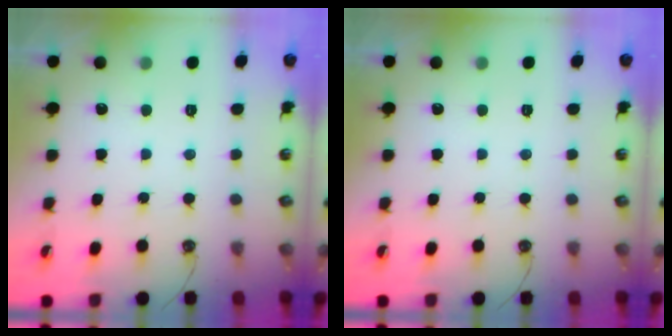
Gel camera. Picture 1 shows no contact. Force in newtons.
{"total": 0.0}